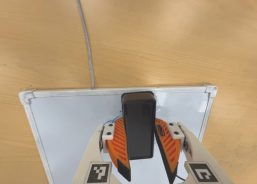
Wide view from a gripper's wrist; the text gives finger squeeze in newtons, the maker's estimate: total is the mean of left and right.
{"total": 10.6, "left": 12.0, "right": 9.2}